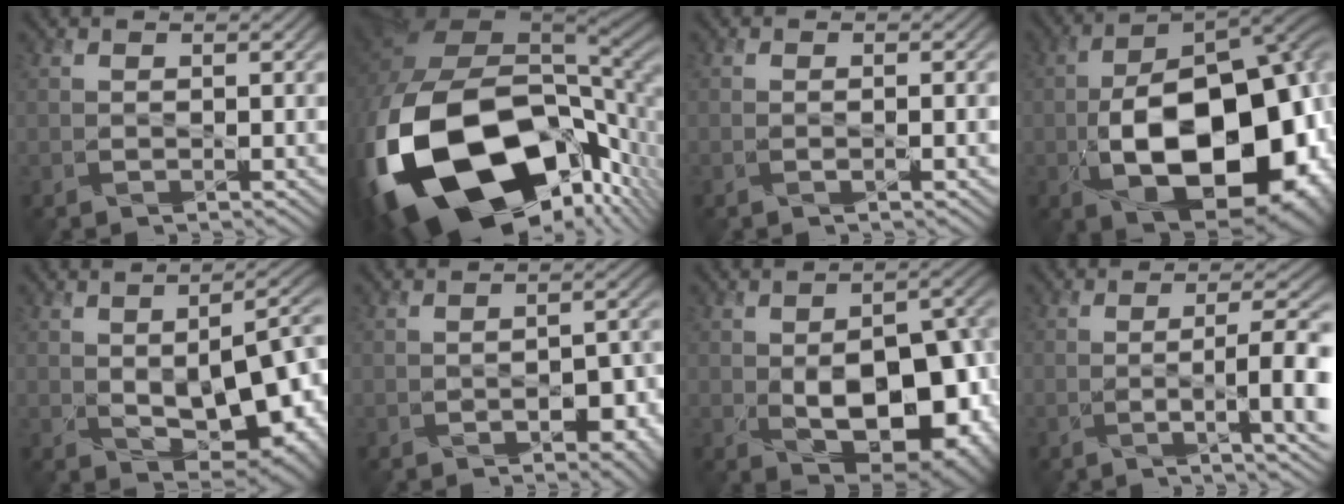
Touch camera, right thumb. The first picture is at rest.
{"total": 22.5, "force": [-7.6, 13.0, 16.8], "torque": [-0.375, -0.086, -0.095]}
{"total": 1.1, "force": [-0.5, 0.0, 1.0], "torque": [-0.016, 0.001, -0.010]}
{"total": 19.3, "force": [-5.5, 10.3, 15.4], "torque": [-0.235, -0.025, -0.082]}
{"total": 14.7, "force": [-1.3, 7.5, 12.6], "torque": [-0.185, -0.021, -0.004]}
{"total": 5.3, "force": [-2.3, 2.6, 4.0], "torque": [-0.048, -0.006, -0.027]}
{"total": 15.8, "force": [-3.1, 8.7, 12.8], "torque": [-0.173, -0.013, -0.031]}
{"total": 8.1, "force": [-1.3, 1.8, 7.8], "torque": [-0.109, 0.001, -0.017]}